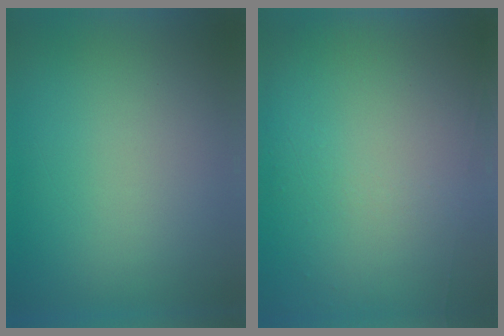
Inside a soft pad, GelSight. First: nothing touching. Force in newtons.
{"total": 5.8}